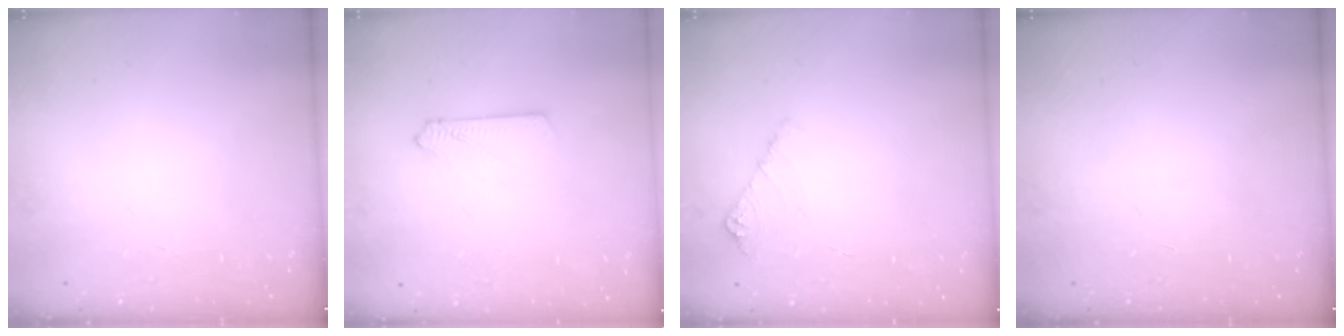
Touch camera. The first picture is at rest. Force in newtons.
{"total": 3.0, "press": 3.0, "slide": 0.4}
{"total": 4.3, "press": 4.3, "slide": 0.5}
{"total": 0.0}